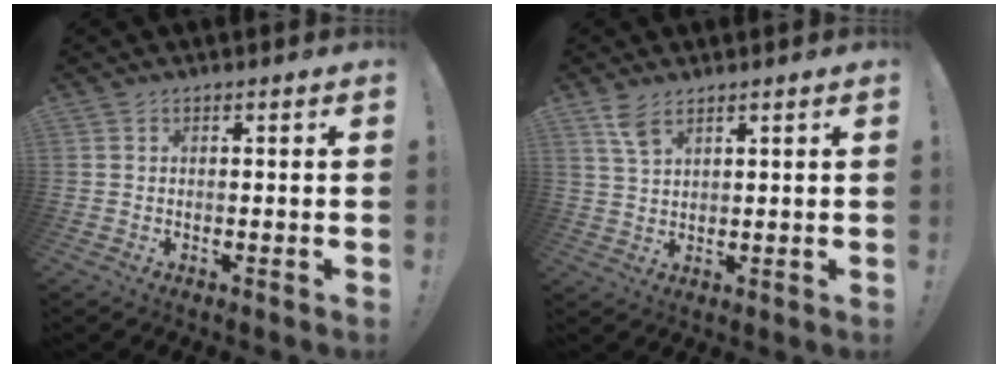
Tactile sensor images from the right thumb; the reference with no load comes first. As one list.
[{"total": 5.3, "force": [3.7, 1.8, 3.4], "torque": [-0.057, -0.021, 0.067]}]